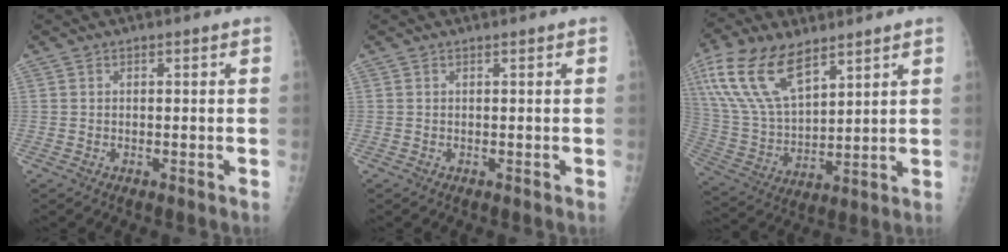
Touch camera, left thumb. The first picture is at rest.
{"total": 0.0}
{"total": 17.5, "force": [10.2, 8.2, 11.6], "torque": [-0.217, -0.034, 0.204]}